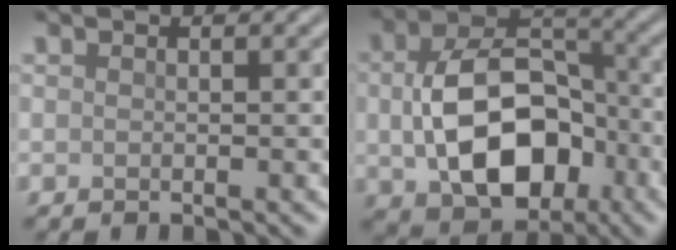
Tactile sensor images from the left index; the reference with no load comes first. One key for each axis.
{"total": 10.8, "fx": -1.3, "fy": 7.3, "fz": 7.9, "tx": -0.146, "ty": -0.007, "tz": -0.011}